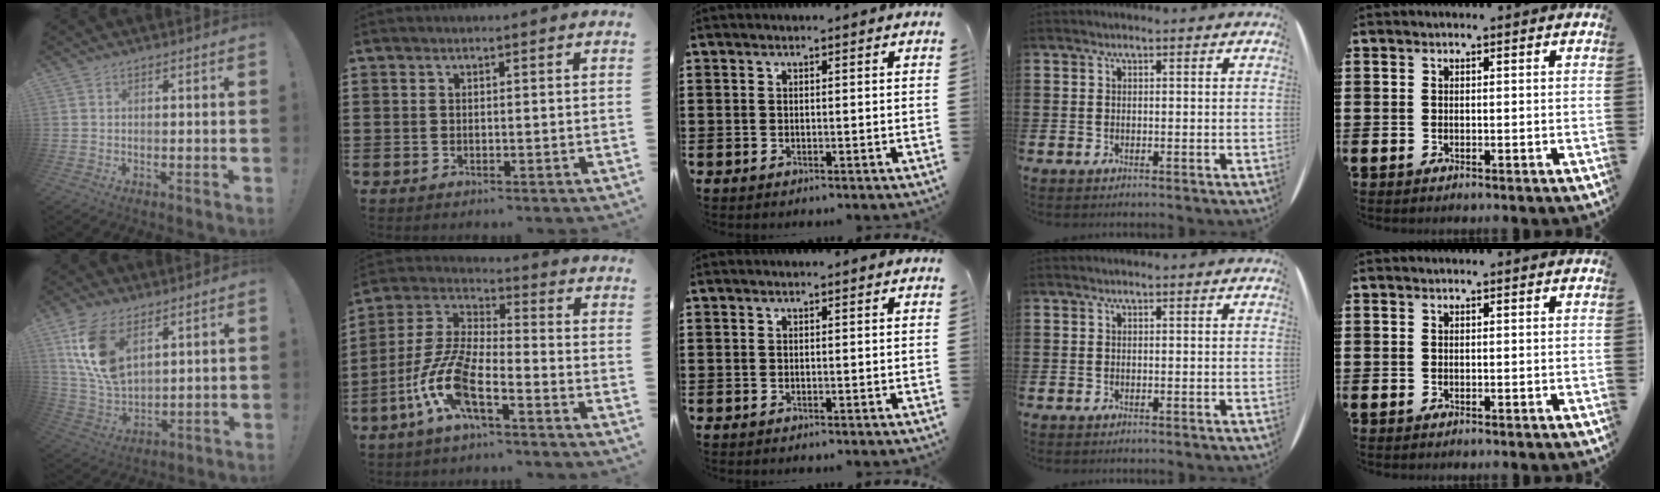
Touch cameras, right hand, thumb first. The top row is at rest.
{"thumb": {"total": 13.6, "force": [7.2, 7.7, 8.6], "torque": [-0.177, -0.030, 0.139]}, "index": {"total": 10.5, "force": [-5.2, 2.8, 8.7], "torque": [-0.214, -0.019, -0.105]}}